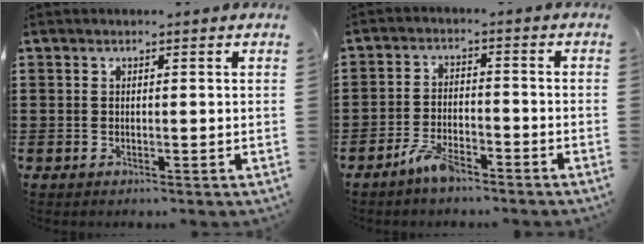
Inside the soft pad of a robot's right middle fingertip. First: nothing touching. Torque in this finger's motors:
{"motor_torque": [-0.22, 0.61, -0.12, -0.20]}